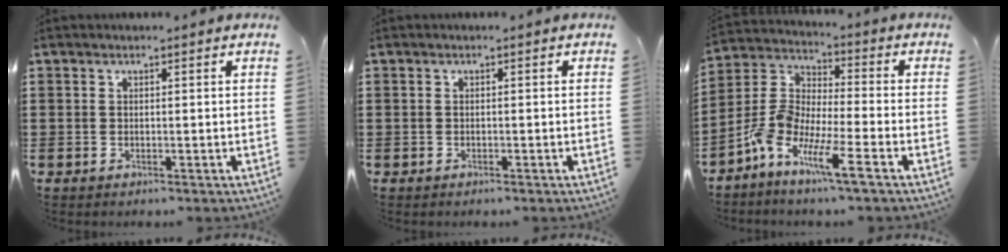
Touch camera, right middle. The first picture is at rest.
{"total": 0.0}
{"total": 8.6, "force": [-6.3, 1.0, 5.8], "torque": [-0.145, -0.027, -0.132]}